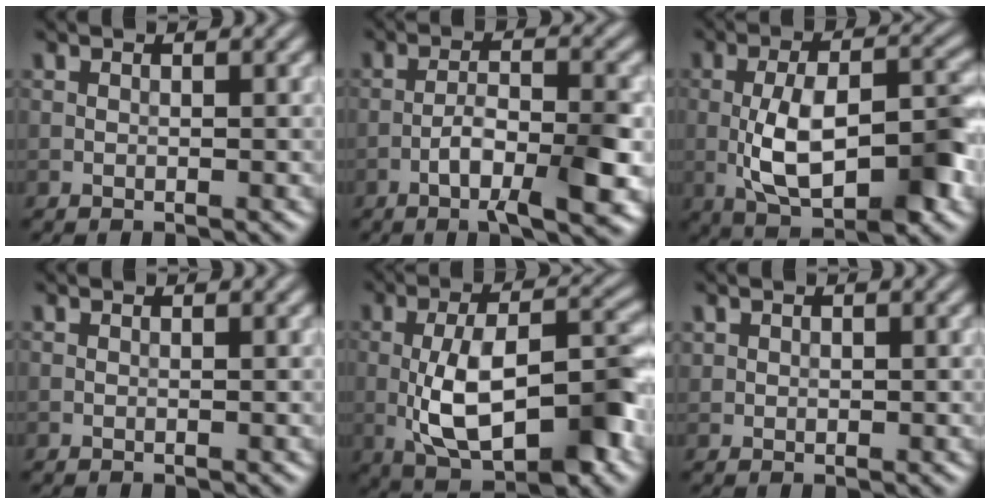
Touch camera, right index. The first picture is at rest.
{"total": 6.7, "force": [-3.1, 1.8, 5.7], "torque": [-0.097, 0.007, -0.049]}
{"total": 9.4, "force": [-2.4, 4.1, 8.2], "torque": [-0.140, 0.004, -0.042]}
{"total": 0.0}
{"total": 10.5, "force": [-2.6, 4.6, 9.1], "torque": [-0.156, 0.003, -0.045]}
{"total": 0.7, "force": [0.4, 0.5, 0.0], "torque": [-0.001, -0.003, 0.010]}